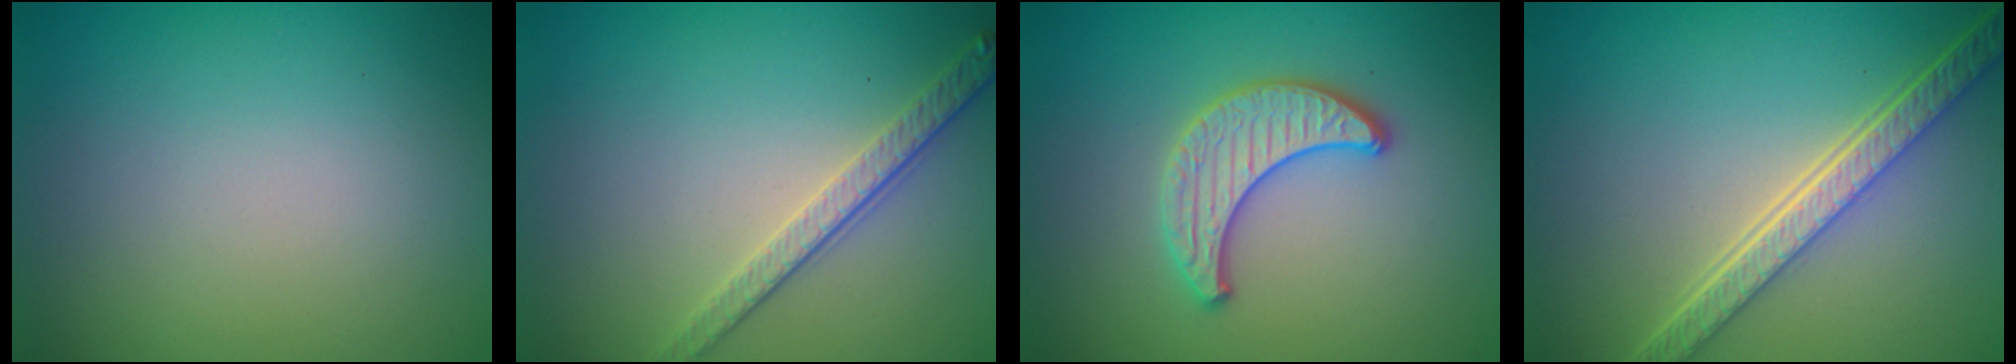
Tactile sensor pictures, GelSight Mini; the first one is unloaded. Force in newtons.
{"total": 2.8, "press": 2.5, "slide": 1.2}
{"total": 3.1, "press": 3.1, "slide": 0.3}
{"total": 5.6, "press": 4.1, "slide": 3.8}